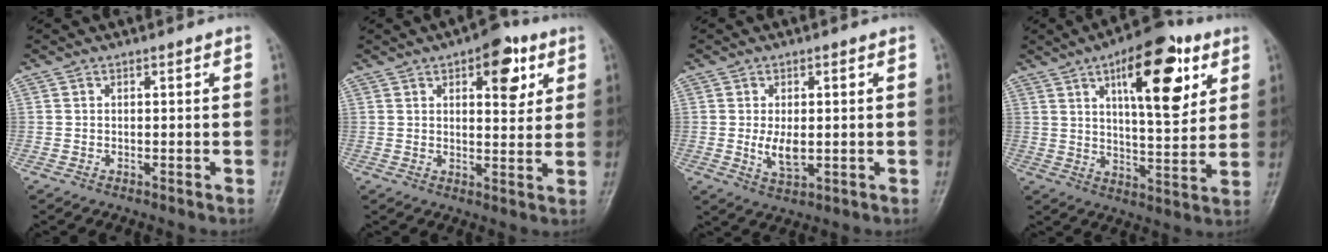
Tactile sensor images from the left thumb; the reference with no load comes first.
{"total": 8.9, "force": [4.2, 4.3, 6.6], "torque": [-0.056, -0.014, 0.051]}
{"total": 4.7, "force": [-0.2, 2.4, 4.0], "torque": [-0.068, -0.011, 0.001]}
{"total": 17.5, "force": [7.7, 6.9, 14.2], "torque": [-0.174, -0.028, 0.114]}